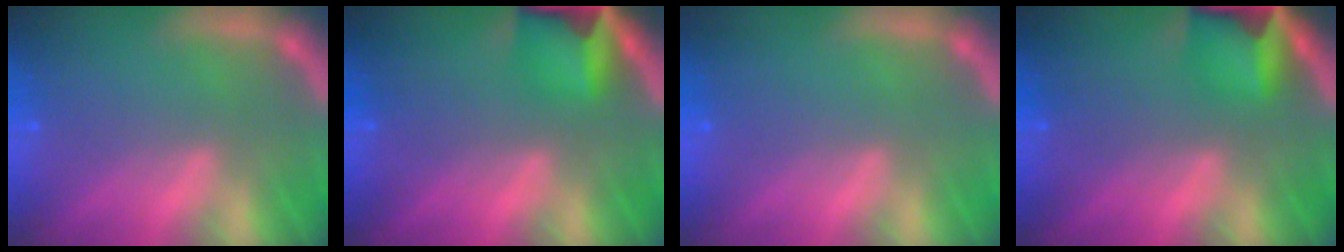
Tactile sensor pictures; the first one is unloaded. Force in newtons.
{"total": 5.4}
{"total": 0.0}
{"total": 5.4}